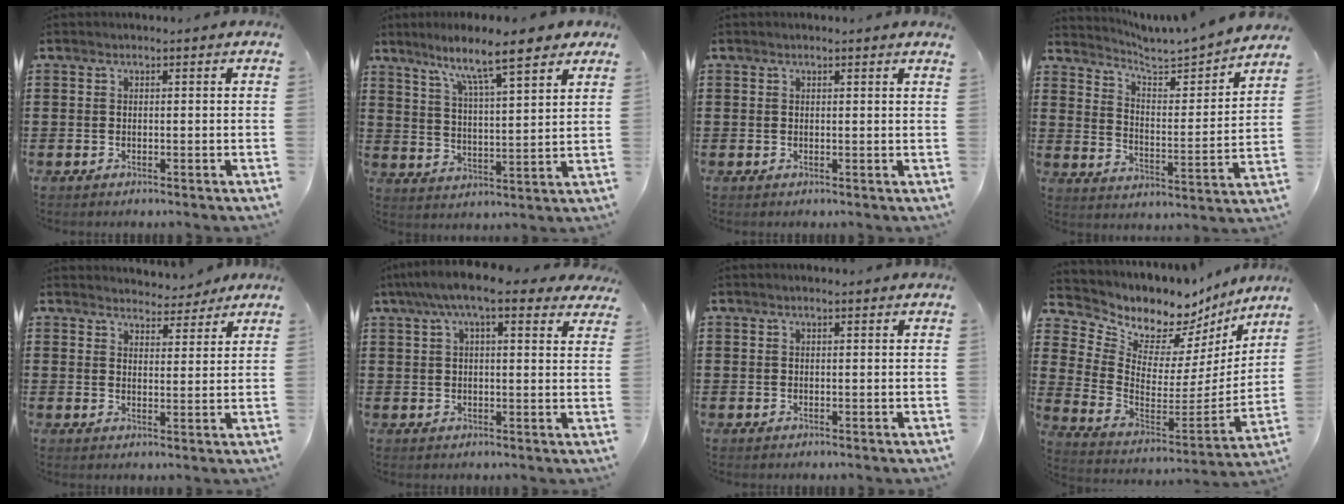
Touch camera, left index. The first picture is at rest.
{"total": 8.9, "force": [7.1, 1.0, 5.3], "torque": [-0.111, -0.038, 0.115]}
{"total": 0.7, "force": [0.6, -0.1, 0.3], "torque": [-0.007, -0.002, 0.012]}
{"total": 3.8, "force": [3.7, 0.1, 0.7], "torque": [-0.040, -0.039, 0.054]}
{"total": 4.0, "force": [3.9, 0.8, 0.3], "torque": [-0.011, -0.016, 0.071]}
{"total": 7.8, "force": [5.4, 1.8, 5.3], "torque": [-0.108, -0.001, 0.093]}
{"total": 0.7, "force": [0.4, 0.1, 0.6], "torque": [-0.011, 0.002, 0.007]}
{"total": 6.8, "force": [5.8, 3.5, 0.7], "torque": [-0.049, -0.058, 0.098]}